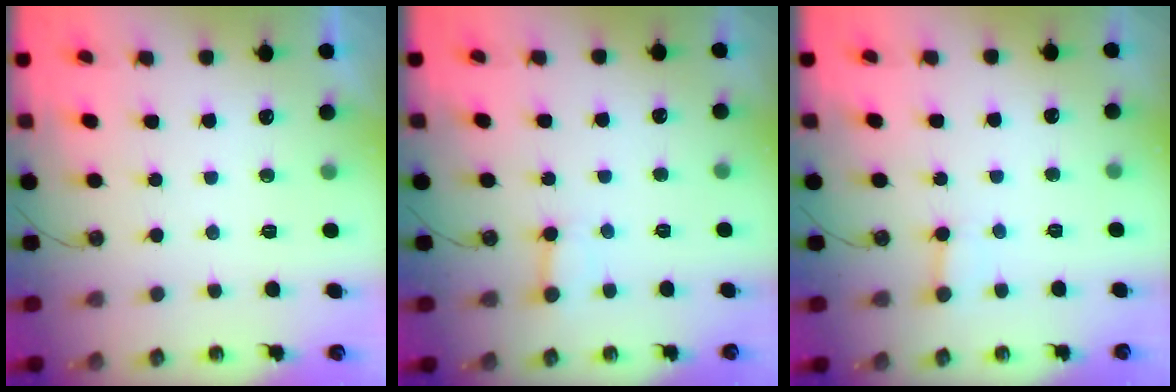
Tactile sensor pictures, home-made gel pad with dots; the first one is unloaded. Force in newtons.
{"total": 2.7, "press": 2.7, "slide": 0.5}
{"total": 2.4, "press": 2.4, "slide": 0.4}